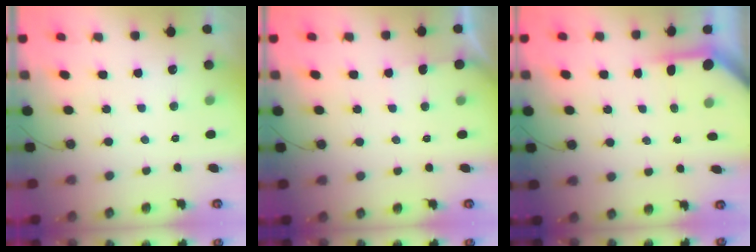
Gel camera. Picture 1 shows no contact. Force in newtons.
{"total": 2.5, "press": 2.5, "slide": 0.4}
{"total": 3.5, "press": 3.5, "slide": 0.3}